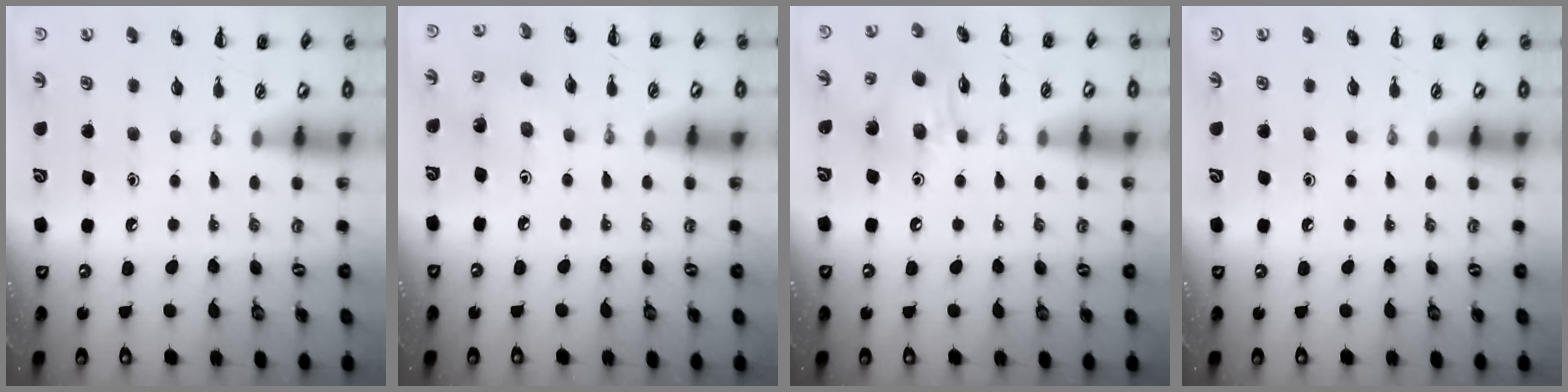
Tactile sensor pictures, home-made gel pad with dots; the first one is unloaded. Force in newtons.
{"total": 1.8, "press": 1.7, "slide": 0.8}
{"total": 12.4, "press": 12.2, "slide": 2.6}
{"total": 0.0}